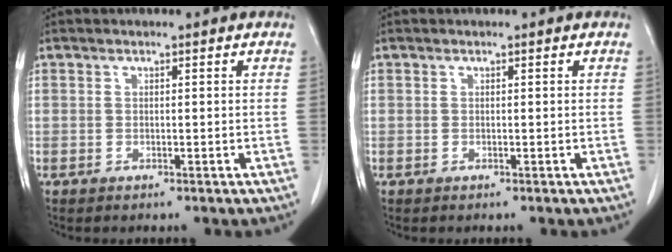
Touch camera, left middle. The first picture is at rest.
{"total": 0.0}